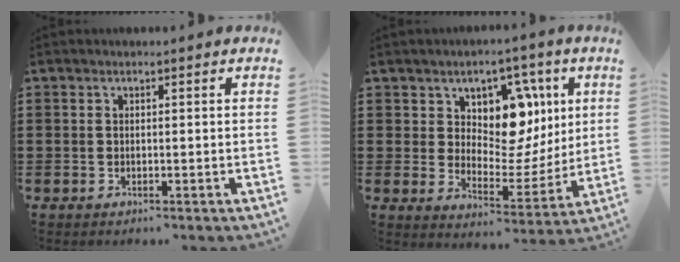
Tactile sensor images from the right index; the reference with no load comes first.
{"total": 9.3, "force": [4.8, 6.7, 4.3], "torque": [-0.085, -0.030, 0.083]}